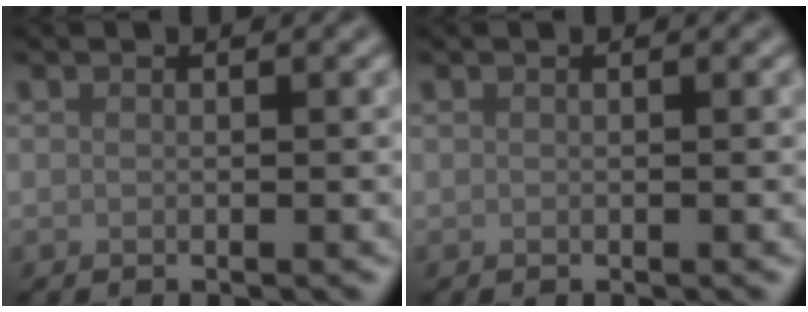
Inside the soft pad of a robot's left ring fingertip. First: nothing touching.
{"total": 0.0}